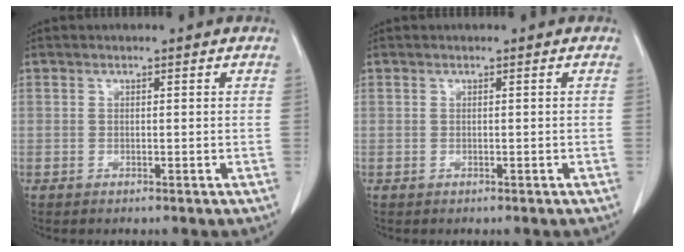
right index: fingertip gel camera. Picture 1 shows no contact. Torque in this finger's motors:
{"motor_torque": [0.00, 0.00, 0.00, -0.01]}